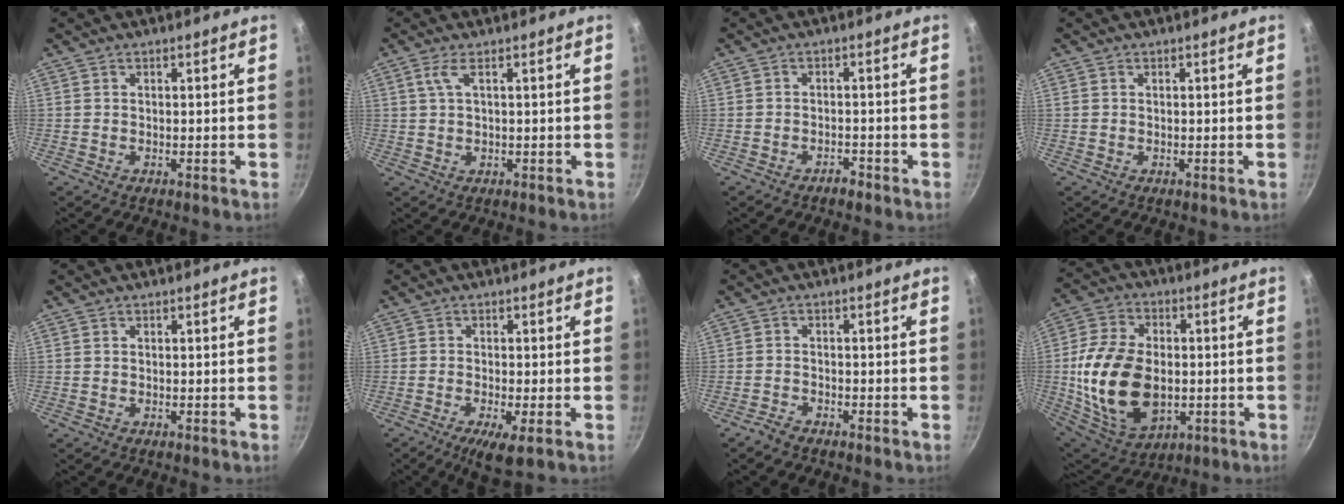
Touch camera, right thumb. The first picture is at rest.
{"total": 2.9, "force": [0.9, 0.6, 2.7], "torque": [-0.057, 0.002, 0.021]}
{"total": 1.8, "force": [-1.6, 0.7, 0.6], "torque": [-0.002, 0.021, -0.019]}
{"total": 0.0}
{"total": 0.0}
{"total": 5.4, "force": [-2.4, 1.1, 4.7], "torque": [-0.087, 0.001, -0.039]}
{"total": 2.1, "force": [-1.9, 0.7, 0.7], "torque": [-0.018, 0.019, -0.036]}
{"total": 20.6, "force": [-1.9, 13.5, 15.5], "torque": [-0.284, 0.005, -0.021]}